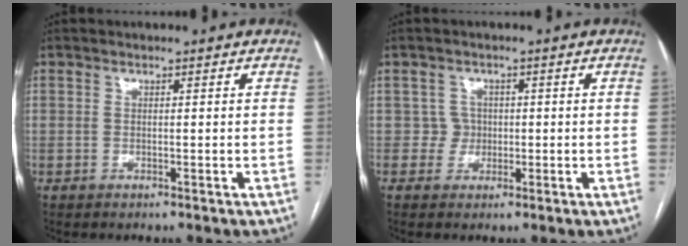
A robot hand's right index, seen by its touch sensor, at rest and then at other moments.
{"total": 2.4, "force": [-0.1, 2.4, -0.2], "torque": [0.015, 0.009, -0.004]}